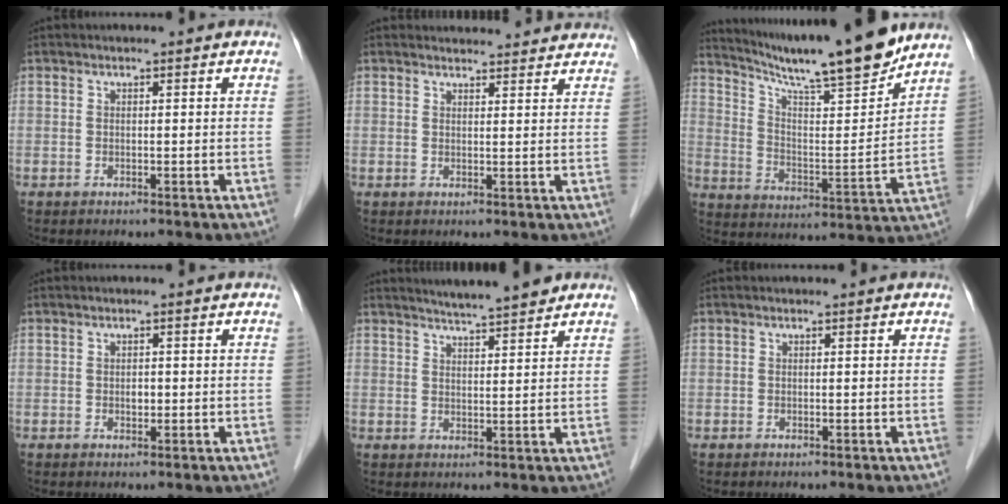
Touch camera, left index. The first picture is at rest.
{"total": 9.2, "force": [8.9, 1.8, 1.4], "torque": [0.002, 0.011, 0.084]}
{"total": 17.6, "force": [15.4, -0.2, 8.5], "torque": [-0.142, -0.020, 0.245]}
{"total": 1.1, "force": [-0.4, 0.7, 0.7], "torque": [-0.013, -0.002, -0.004]}
{"total": 6.6, "force": [5.9, 0.0, 3.0], "torque": [-0.053, 0.006, 0.087]}
{"total": 0.0}